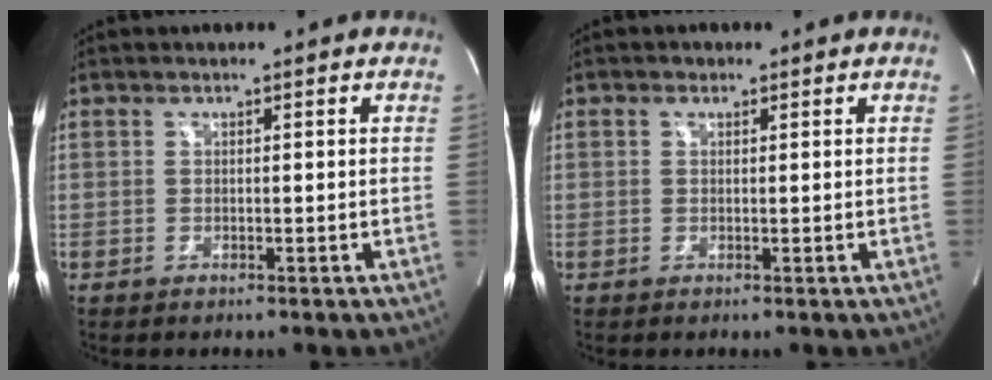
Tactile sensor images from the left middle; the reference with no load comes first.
{"total": 0.8, "force": [0.5, 0.6, 0.3], "torque": [-0.008, 0.004, 0.006]}